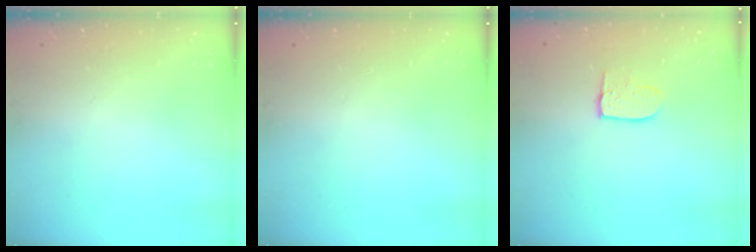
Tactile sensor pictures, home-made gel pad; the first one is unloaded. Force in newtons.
{"total": 0.0}
{"total": 7.7, "press": 7.7, "slide": 0.6}